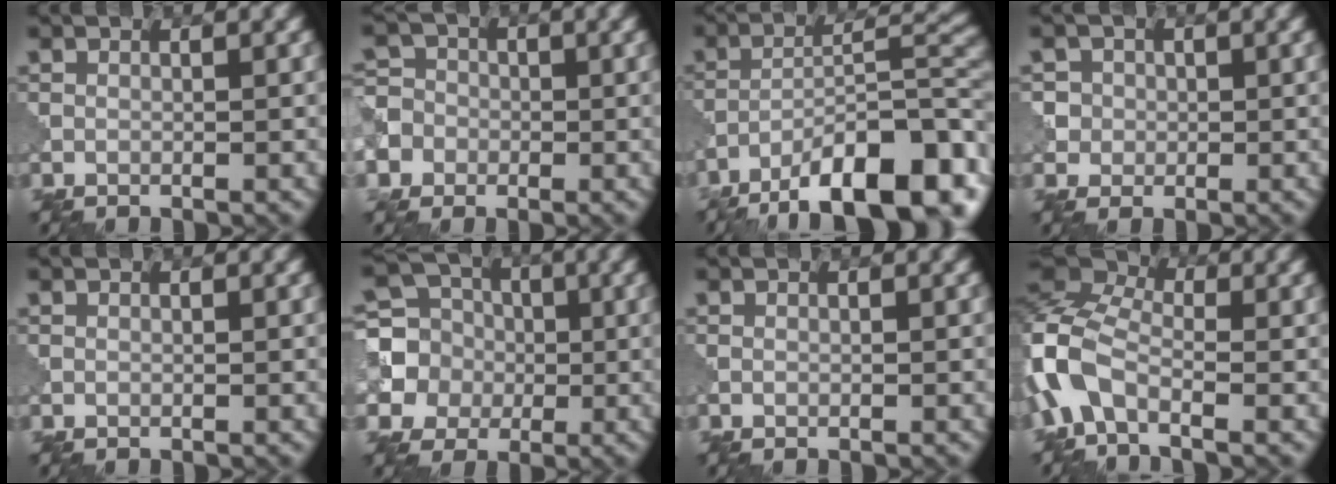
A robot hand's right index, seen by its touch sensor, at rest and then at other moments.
{"total": 6.7, "force": [-3.5, 5.7, 0.6], "torque": [-0.042, -0.012, -0.076]}
{"total": 14.0, "force": [-10.0, 4.0, 8.9], "torque": [-0.150, 0.002, -0.154]}
{"total": 2.0, "force": [0.0, 1.9, -0.5], "torque": [0.001, 0.002, 0.000]}
{"total": 0.0}
{"total": 4.1, "force": [-0.6, 4.1, -0.1], "torque": [0.003, 0.002, -0.021]}
{"total": 0.0}
{"total": 6.9, "force": [-2.7, 3.9, 5.0], "torque": [-0.126, 0.003, -0.071]}